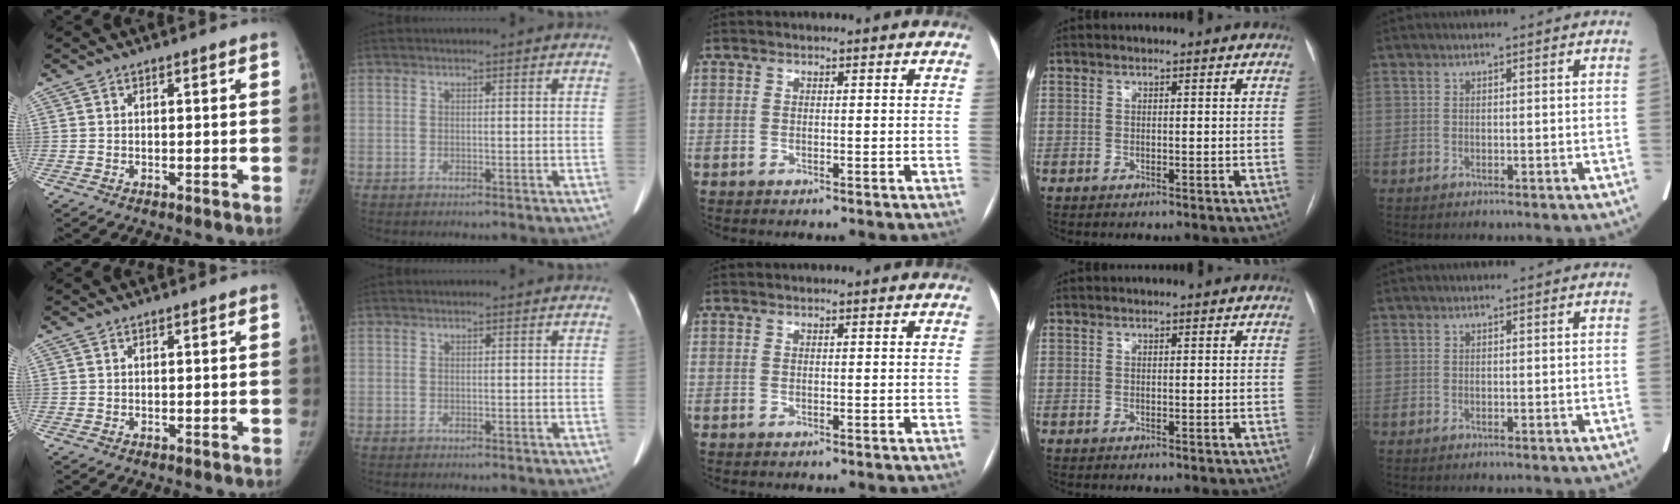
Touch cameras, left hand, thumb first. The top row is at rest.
{}